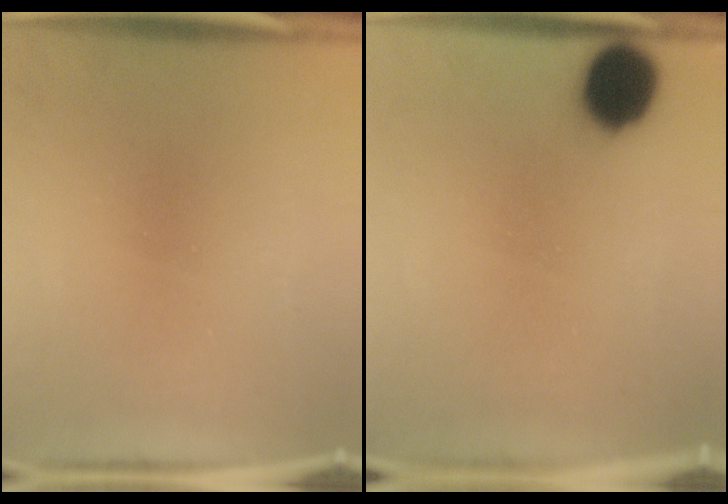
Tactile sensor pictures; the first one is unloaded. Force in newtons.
{"total": 8.5}